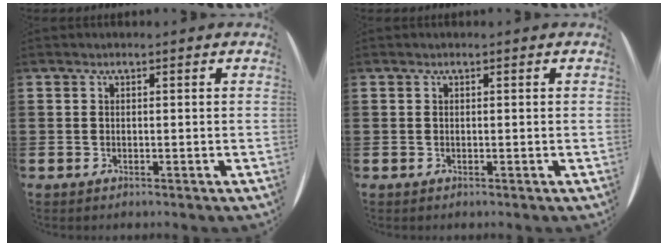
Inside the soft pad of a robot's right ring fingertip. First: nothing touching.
{"total": 0.0}